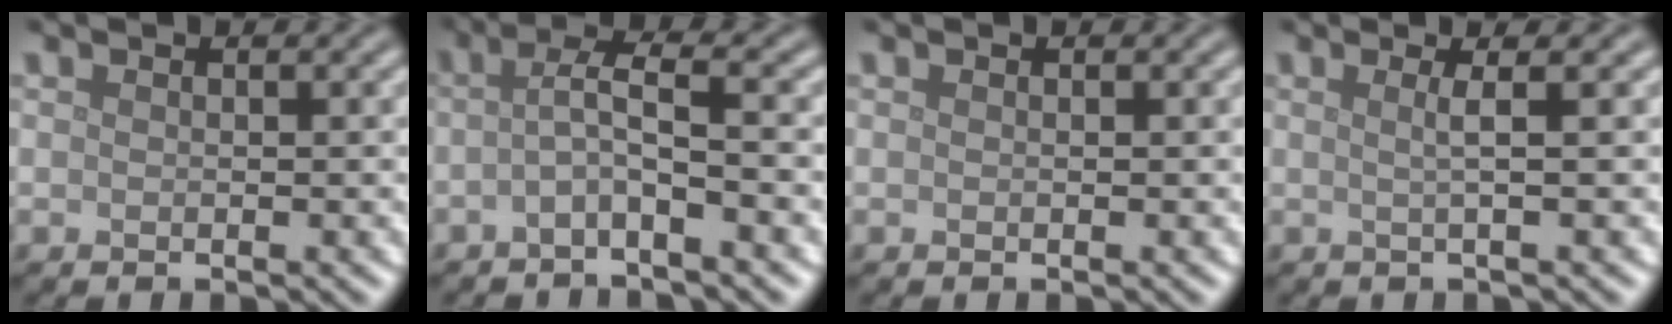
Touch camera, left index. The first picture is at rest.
{"total": 2.8, "force": [-0.8, 0.4, 2.7], "torque": [-0.050, 0.008, -0.024]}
{"total": 0.0}
{"total": 1.7, "force": [0.3, 0.5, 1.7], "torque": [-0.027, 0.005, -0.005]}